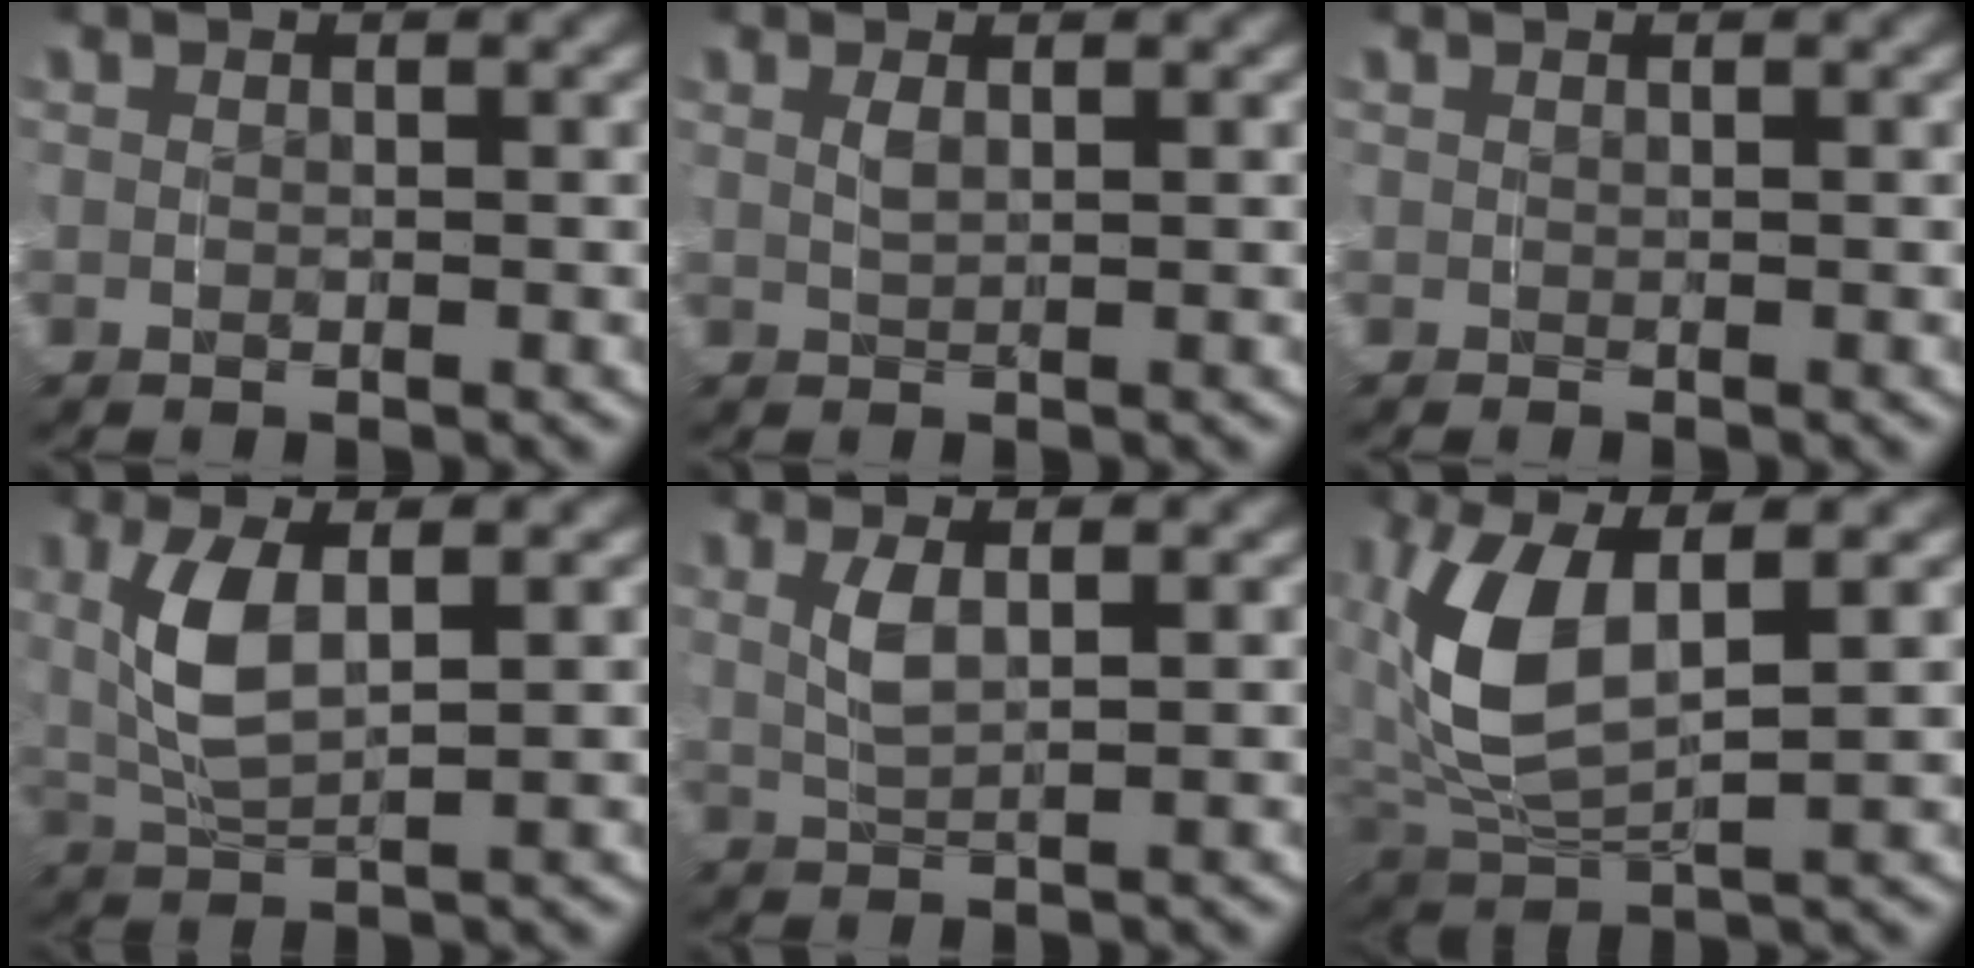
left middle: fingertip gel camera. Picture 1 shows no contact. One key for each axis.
{"total": 0.8, "fx": 0.7, "fy": 0.0, "fz": 0.3, "tx": -0.005, "ty": 0.001, "tz": 0.014}
{"total": 0.5, "fx": 0.2, "fy": -0.2, "fz": -0.5, "tx": 0.010, "ty": 0.000, "tz": 0.002}
{"total": 4.0, "fx": 1.4, "fy": 1.6, "fz": 3.4, "tx": -0.086, "ty": 0.002, "tz": 0.026}
{"total": 1.9, "fx": 1.1, "fy": 0.3, "fz": 1.5, "tx": -0.032, "ty": 0.002, "tz": 0.021}
{"total": 6.3, "fx": 1.9, "fy": 3.4, "fz": 5.0, "tx": -0.127, "ty": 0.005, "tz": 0.033}